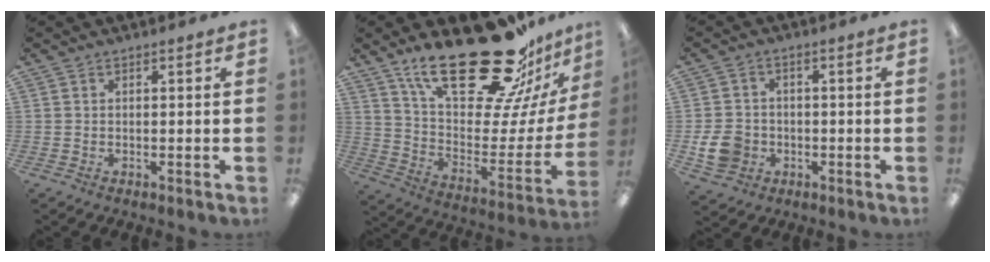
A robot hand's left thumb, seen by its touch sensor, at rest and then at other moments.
{"total": 30.7, "force": [20.9, 11.1, 19.5], "torque": [-0.290, -0.135, 0.354]}
{"total": 7.1, "force": [-1.9, 6.1, 3.1], "torque": [-0.063, 0.009, -0.035]}